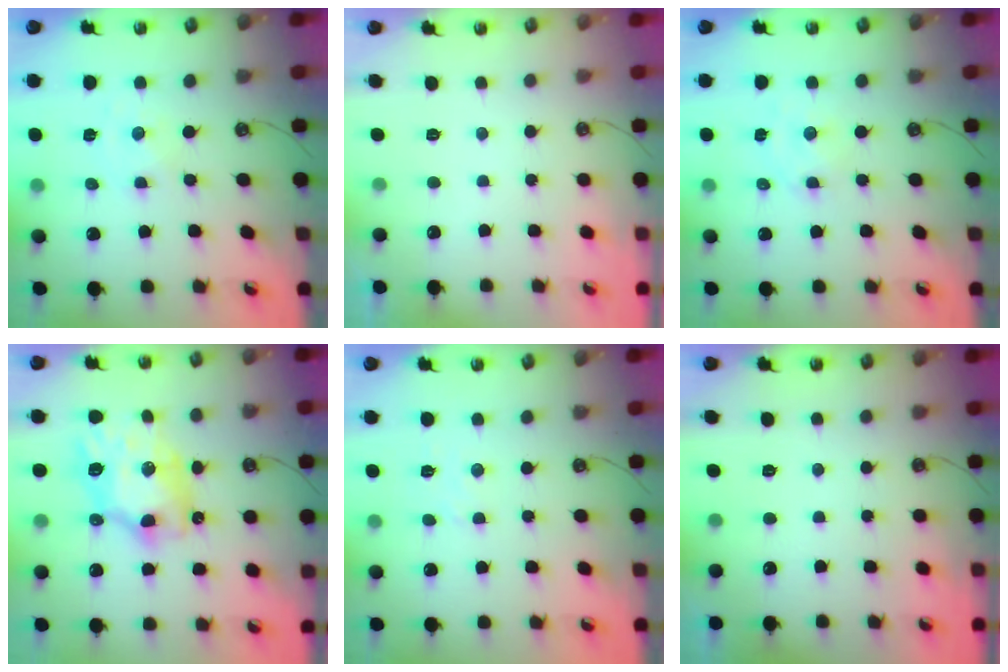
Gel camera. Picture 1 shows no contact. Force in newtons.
{"total": 0.0}
{"total": 1.8, "press": 1.7, "slide": 0.4}
{"total": 12.5, "press": 12.4, "slide": 1.4}
{"total": 1.9, "press": 1.9, "slide": 0.3}
{"total": 0.0}